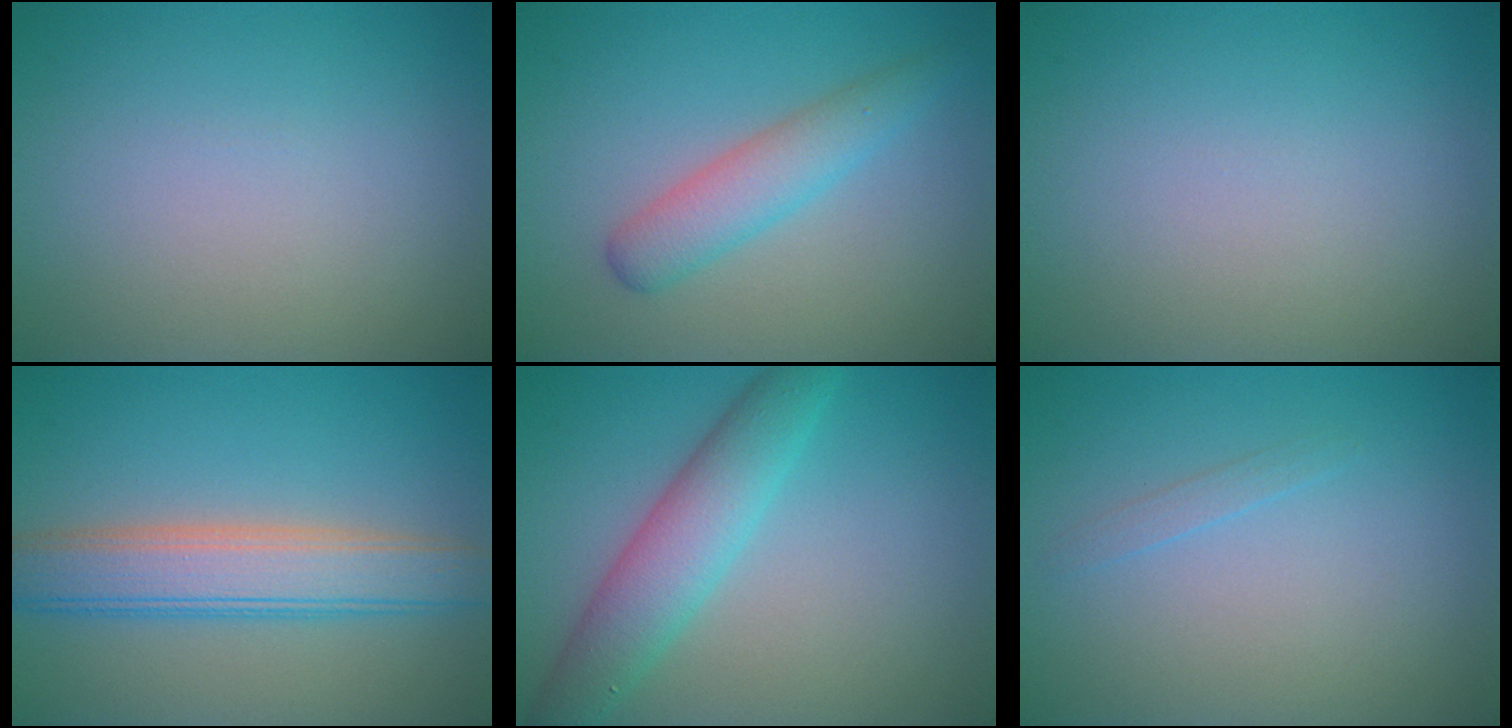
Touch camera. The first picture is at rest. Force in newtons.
{"total": 3.2, "press": 3.2, "slide": 0.1}
{"total": 0.0}
{"total": 6.9, "press": 6.9, "slide": 0.3}
{"total": 4.9, "press": 4.9, "slide": 0.0}
{"total": 0.7, "press": 0.7, "slide": 0.1}